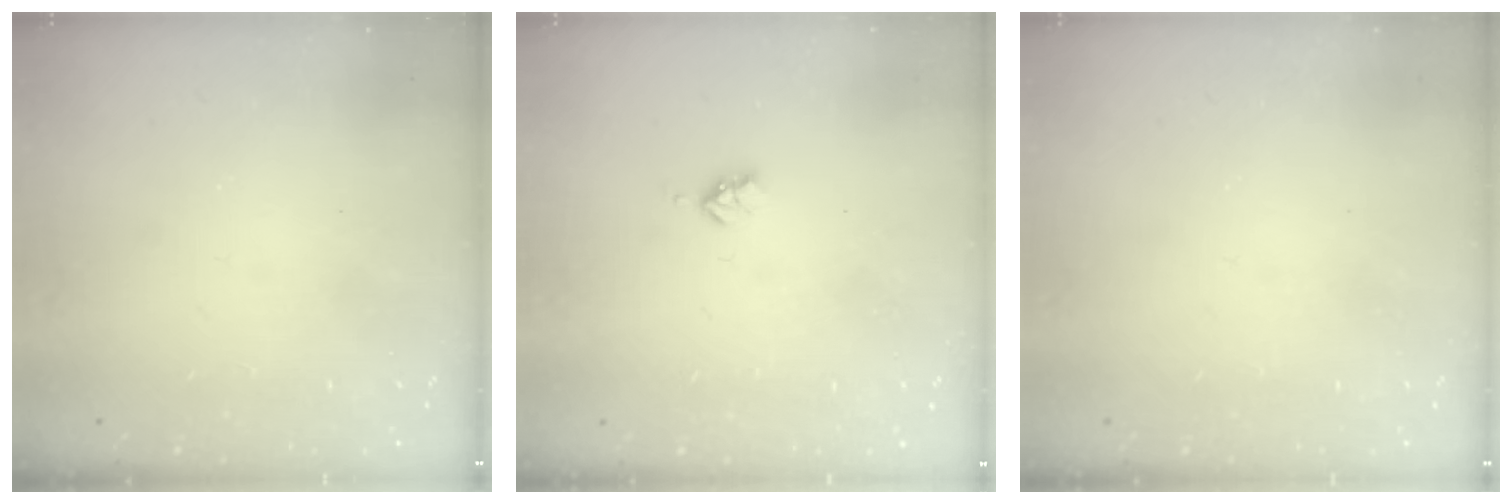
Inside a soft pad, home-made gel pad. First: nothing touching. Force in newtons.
{"total": 2.9, "press": 2.9, "slide": 0.5}
{"total": 0.0}